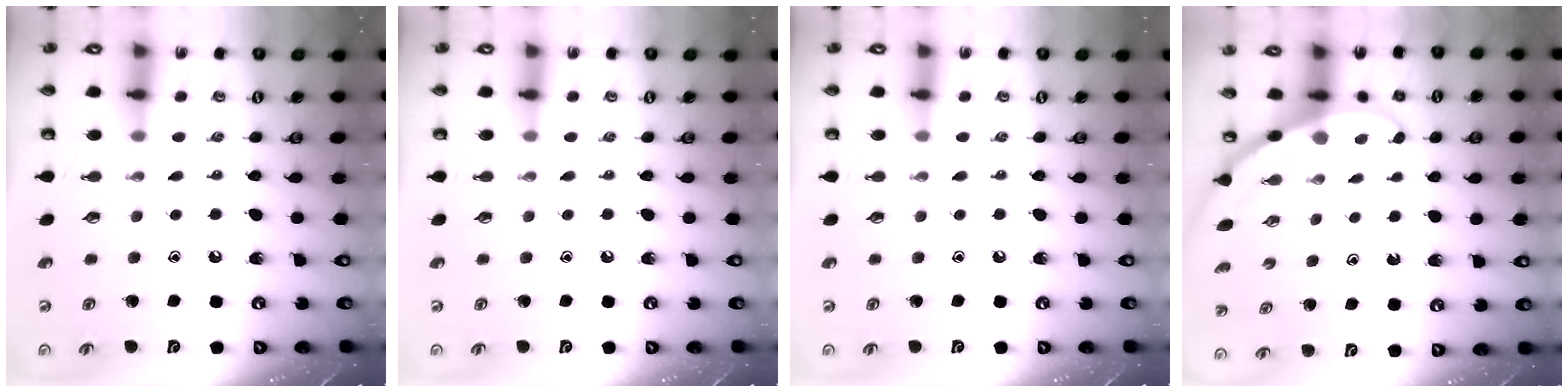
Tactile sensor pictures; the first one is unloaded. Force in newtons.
{"total": 0.0}
{"total": 0.0}
{"total": 3.2, "press": 3.2, "slide": 0.1}